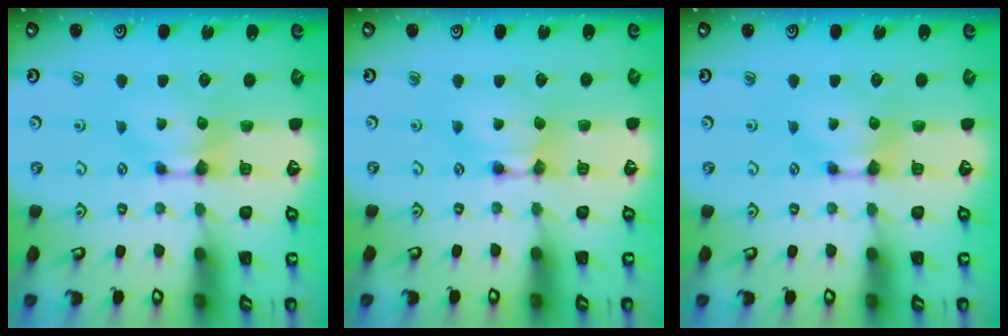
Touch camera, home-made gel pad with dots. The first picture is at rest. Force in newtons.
{"total": 1.7, "press": 1.7, "slide": 0.2}
{"total": 0.0}